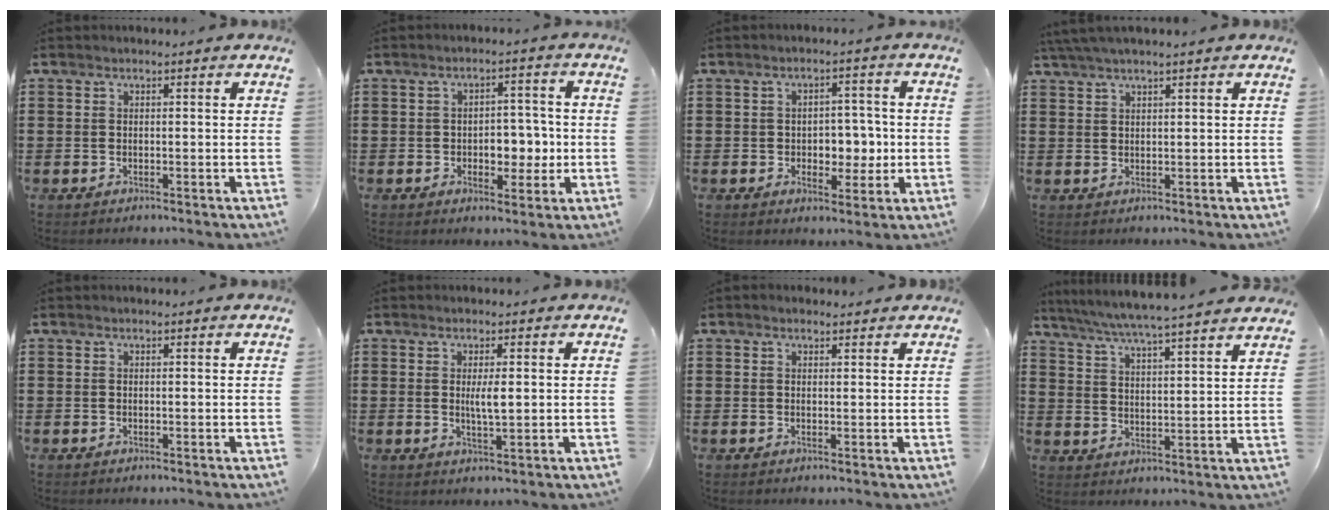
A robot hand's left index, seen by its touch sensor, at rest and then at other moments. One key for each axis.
{"total": 5.4, "fx": -0.9, "fy": 3.5, "fz": 4.0, "tx": -0.063, "ty": 0.001, "tz": -0.023}
{"total": 4.9, "fx": -0.5, "fy": 3.6, "fz": 3.2, "tx": -0.056, "ty": 0.003, "tz": -0.018}
{"total": 2.7, "fx": 2.1, "fy": -0.1, "fz": 1.6, "tx": -0.034, "ty": 0.001, "tz": 0.041}
{"total": 0.0}
{"total": 3.3, "fx": 0.4, "fy": 0.7, "fz": 3.2, "tx": -0.062, "ty": 0.000, "tz": 0.004}
{"total": 0.9, "fx": 0.7, "fy": 0.5, "fz": 0.2, "tx": -0.005, "ty": 0.004, "tz": 0.013}
{"total": 5.3, "fx": 5.0, "fy": -0.9, "fz": 1.8, "tx": -0.056, "ty": -0.038, "tz": 0.082}